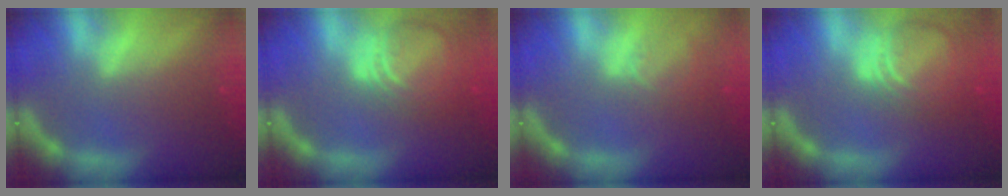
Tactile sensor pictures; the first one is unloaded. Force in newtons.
{"total": 8.0}
{"total": 2.5}
{"total": 8.0}